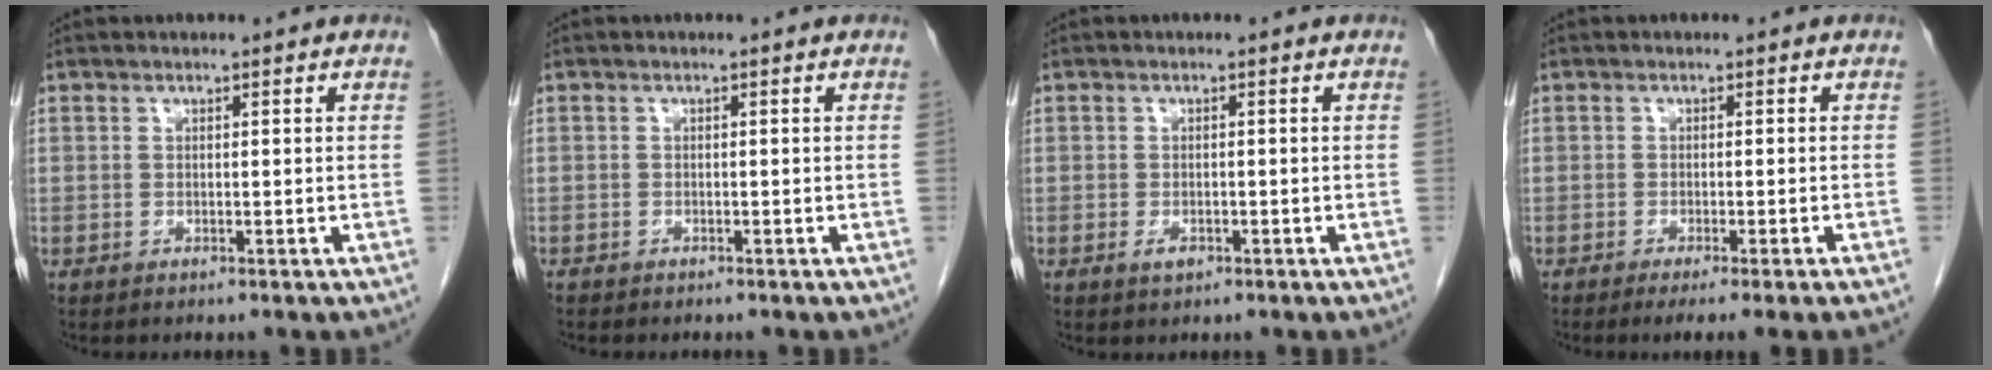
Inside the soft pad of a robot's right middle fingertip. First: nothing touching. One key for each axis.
{"total": 0.7, "fx": -0.7, "fy": 0.3, "fz": 0.1, "tx": -0.009, "ty": 0.001, "tz": -0.014}
{"total": 1.5, "fx": -0.7, "fy": 0.7, "fz": 1.1, "tx": -0.021, "ty": -0.001, "tz": -0.009}
{"total": 5.3, "fx": -3.9, "fy": -1.1, "fz": 3.3, "tx": -0.031, "ty": -0.011, "tz": -0.057}